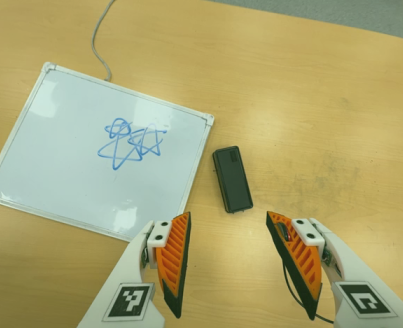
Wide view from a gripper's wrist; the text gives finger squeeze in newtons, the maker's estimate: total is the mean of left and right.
{"total": 0.0}